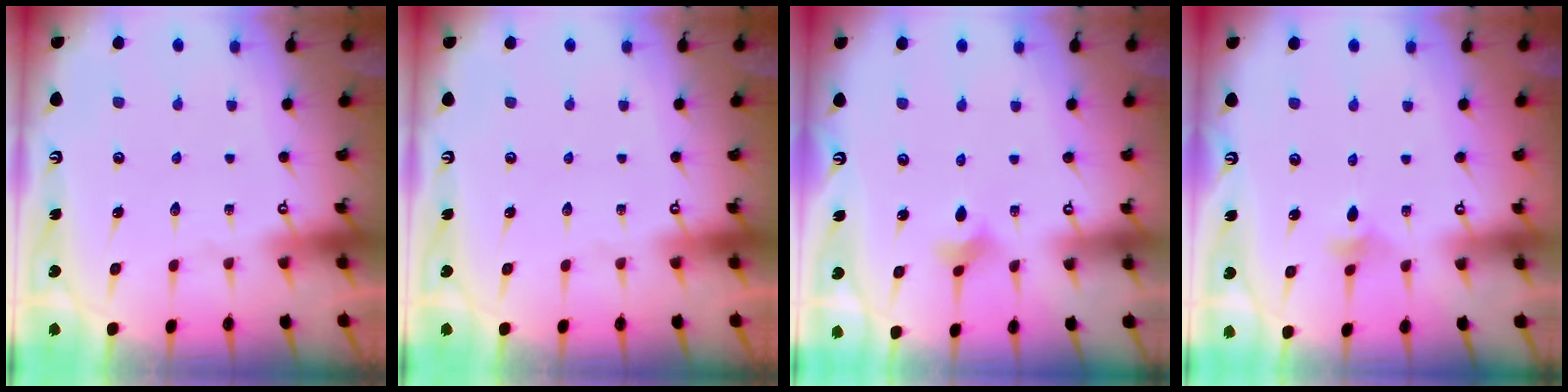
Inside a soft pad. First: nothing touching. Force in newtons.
{"total": 0.0}
{"total": 3.0, "press": 2.9, "slide": 0.5}
{"total": 2.7, "press": 2.6, "slide": 0.5}